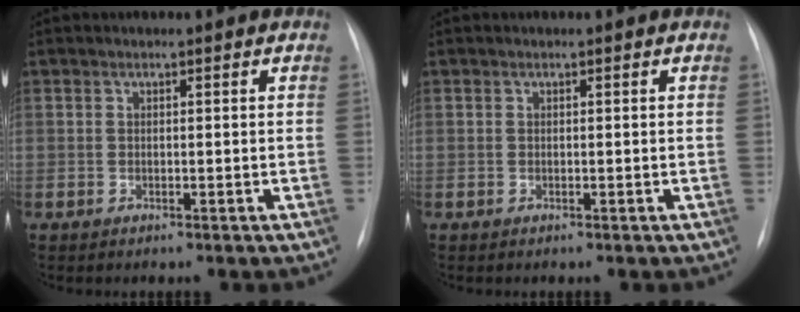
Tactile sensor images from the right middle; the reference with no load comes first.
{"total": 0.0}